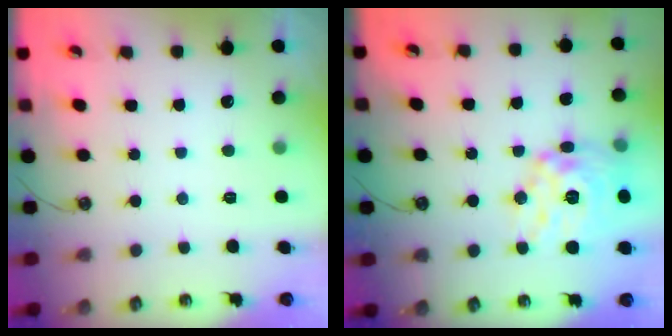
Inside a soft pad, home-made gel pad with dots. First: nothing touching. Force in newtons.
{"total": 17.3, "press": 17.2, "slide": 1.5}